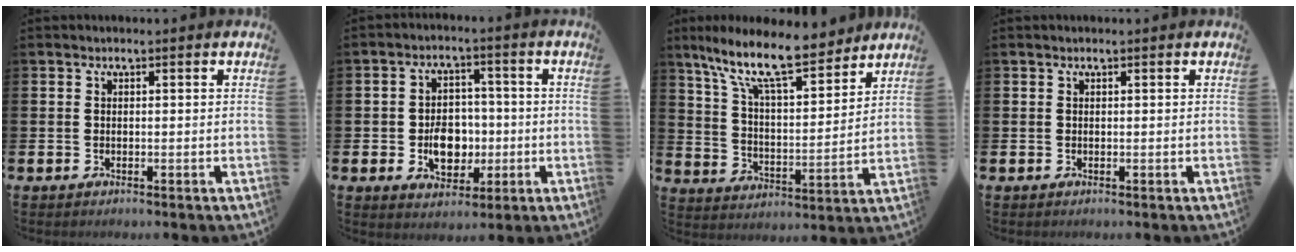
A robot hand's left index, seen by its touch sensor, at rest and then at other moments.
{"total": 6.0, "force": [-1.2, 4.4, 3.8], "torque": [-0.068, 0.010, -0.025]}
{"total": 12.5, "force": [10.2, 3.0, 6.4], "torque": [-0.145, -0.055, 0.176]}
{"total": 0.0}